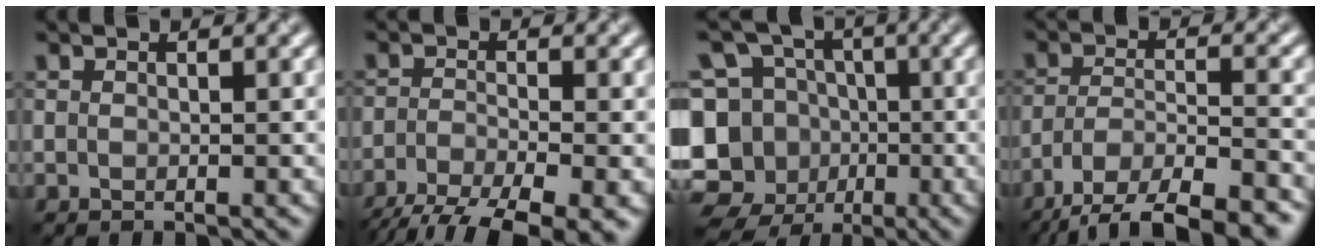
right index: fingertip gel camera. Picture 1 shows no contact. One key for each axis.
{"total": 8.4, "fx": -6.0, "fy": 2.1, "fz": 5.4, "tx": -0.096, "ty": -0.020, "tz": -0.104}
{"total": 11.5, "fx": -4.7, "fy": 9.8, "fz": 3.8, "tx": -0.084, "ty": -0.009, "tz": -0.076}
{"total": 11.0, "fx": -8.9, "fy": 3.3, "fz": 5.6, "tx": -0.087, "ty": -0.017, "tz": -0.137}